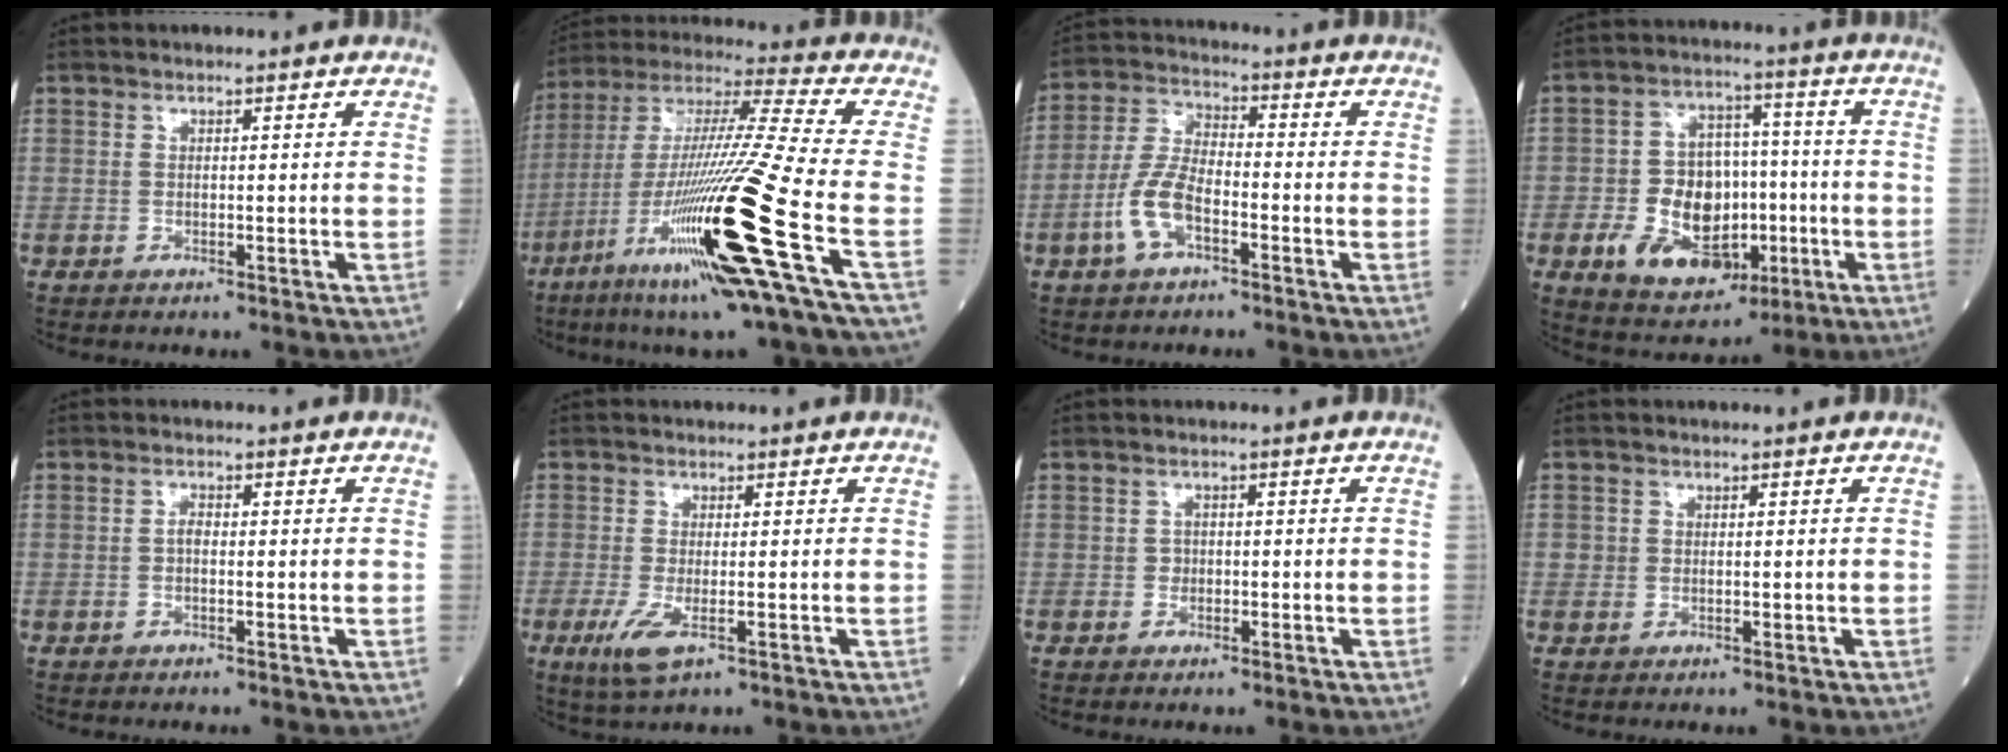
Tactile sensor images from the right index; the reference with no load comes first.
{"total": 24.5, "force": [-9.6, -0.9, 22.5], "torque": [-0.434, -0.049, -0.181]}
{"total": 7.9, "force": [-3.3, 3.4, 6.3], "torque": [-0.142, 0.010, -0.070]}
{"total": 14.3, "force": [-4.3, 9.2, 10.1], "torque": [-0.185, 0.013, -0.059]}
{"total": 1.2, "force": [-0.2, 0.5, 1.1], "torque": [-0.018, 0.004, -0.006]}
{"total": 4.5, "force": [-1.9, 1.1, 4.0], "torque": [-0.088, -0.014, -0.031]}
{"total": 1.5, "force": [-0.4, 1.4, 0.4], "torque": [-0.002, 0.006, -0.007]}
{"total": 1.6, "force": [0.2, 1.6, 0.3], "torque": [-0.001, 0.002, 0.003]}